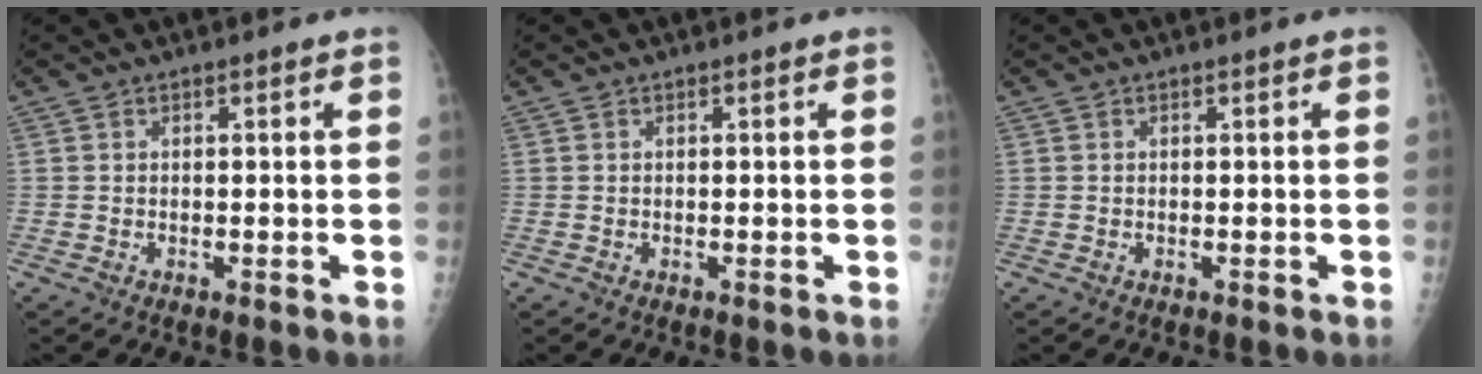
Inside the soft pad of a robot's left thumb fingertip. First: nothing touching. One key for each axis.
{"total": 0.0}
{"total": 0.0}